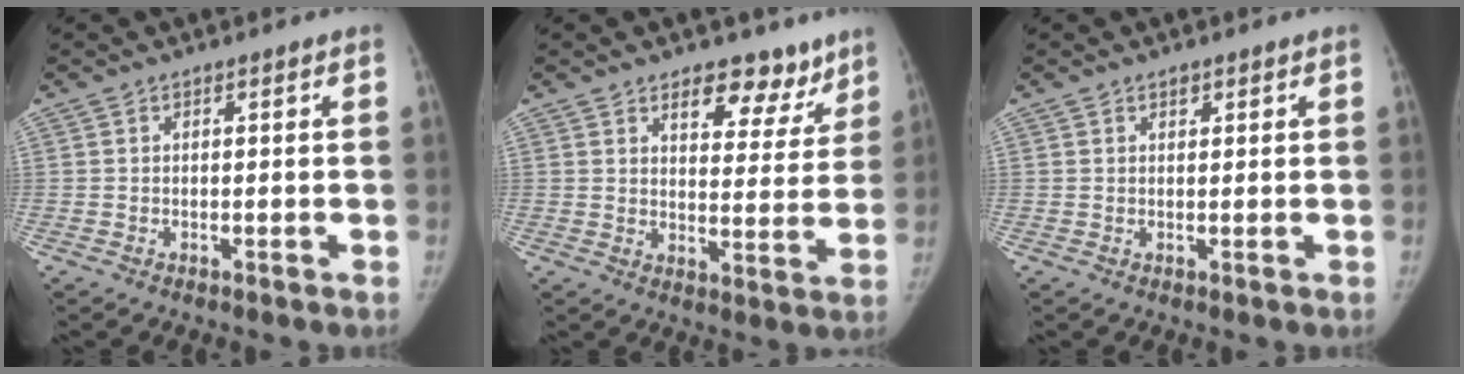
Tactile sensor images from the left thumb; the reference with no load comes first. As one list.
[{"total": 9.9, "force": [7.2, 5.2, 4.4], "torque": [-0.007, -0.043, 0.102]}, {"total": 0.8, "force": [0.6, 0.5, 0.3], "torque": [0.000, -0.004, 0.008]}]